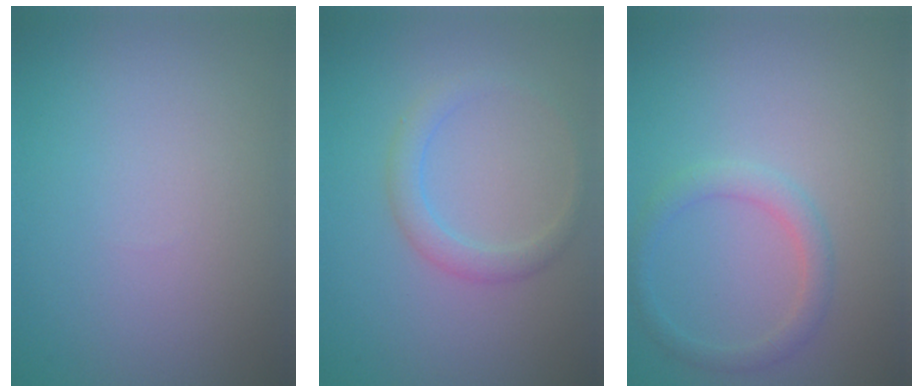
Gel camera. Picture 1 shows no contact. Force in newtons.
{"total": 2.1, "press": 2.1, "slide": 0.0}
{"total": 2.0, "press": 2.0, "slide": 0.1}